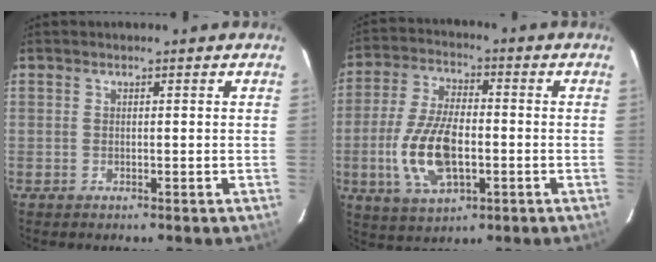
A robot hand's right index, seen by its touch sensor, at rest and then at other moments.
{"total": 13.6, "force": [-3.0, 6.4, 11.6], "torque": [-0.244, -0.003, -0.052]}